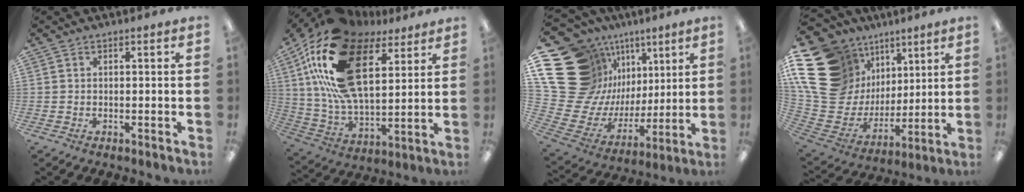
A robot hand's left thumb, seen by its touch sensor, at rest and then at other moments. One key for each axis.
{"total": 26.4, "fx": 12.0, "fy": 14.3, "fz": 18.7, "tx": -0.382, "ty": -0.044, "tz": 0.212}
{"total": 23.4, "fx": 11.0, "fy": 18.3, "fz": 9.4, "tx": -0.168, "ty": -0.100, "tz": 0.255}
{"total": 21.1, "fx": 8.6, "fy": 17.0, "fz": 9.0, "tx": -0.196, "ty": -0.061, "tz": 0.187}